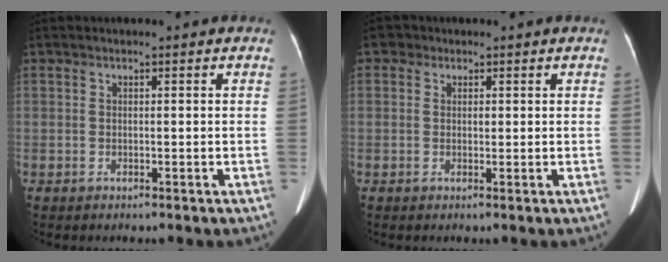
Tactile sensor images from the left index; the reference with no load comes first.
{"total": 2.0, "force": [0.7, 1.8, 0.7], "torque": [-0.013, 0.005, 0.007]}